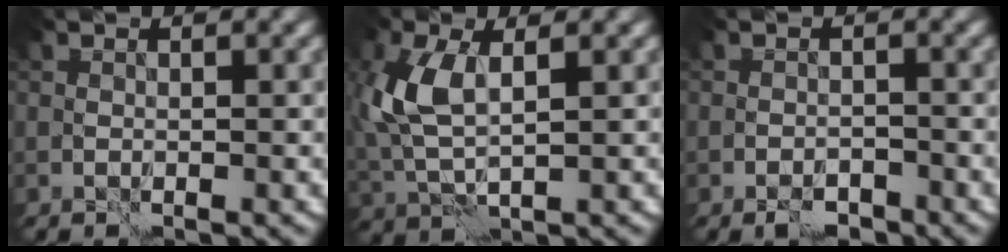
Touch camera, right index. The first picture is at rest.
{"total": 5.9, "force": [1.5, 2.7, 5.0], "torque": [-0.128, 0.005, 0.029]}
{"total": 1.9, "force": [-1.5, 0.7, 0.9], "torque": [-0.010, -0.001, -0.027]}